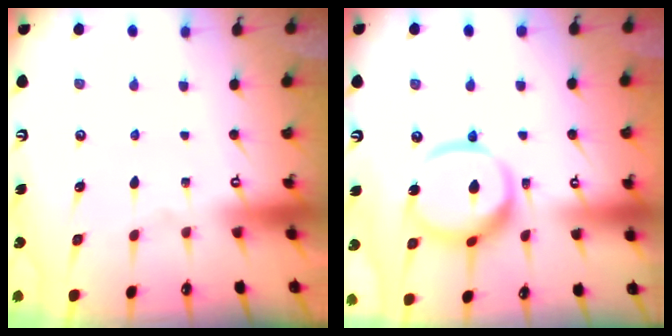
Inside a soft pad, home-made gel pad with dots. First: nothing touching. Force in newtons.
{"total": 15.1, "press": 15.0, "slide": 1.8}